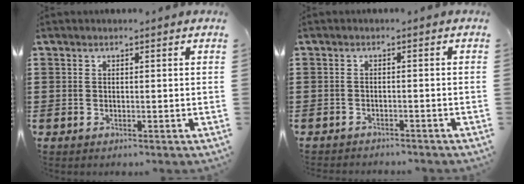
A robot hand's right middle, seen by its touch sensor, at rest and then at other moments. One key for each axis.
{"total": 1.4, "fx": -1.4, "fy": 0.2, "fz": 0.0, "tx": -0.005, "ty": 0.001, "tz": -0.030}